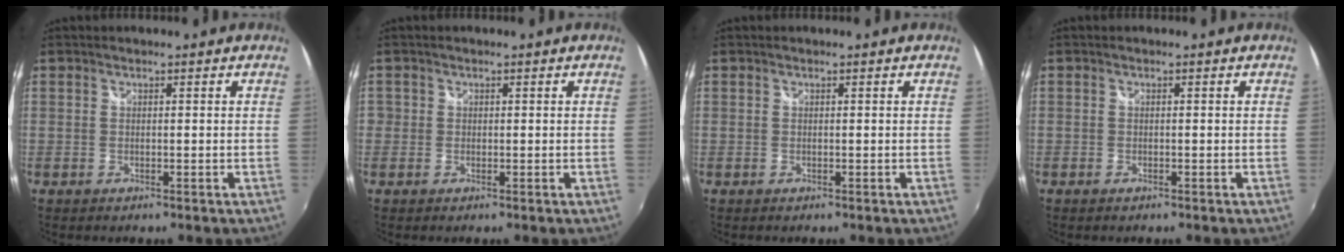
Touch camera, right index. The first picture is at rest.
{"total": 1.3, "force": [-0.2, 1.3, 0.1], "torque": [-0.004, -0.002, -0.007]}
{"total": 0.0}
{"total": 0.7, "force": [-0.5, 0.3, 0.2], "torque": [-0.005, -0.002, -0.011]}